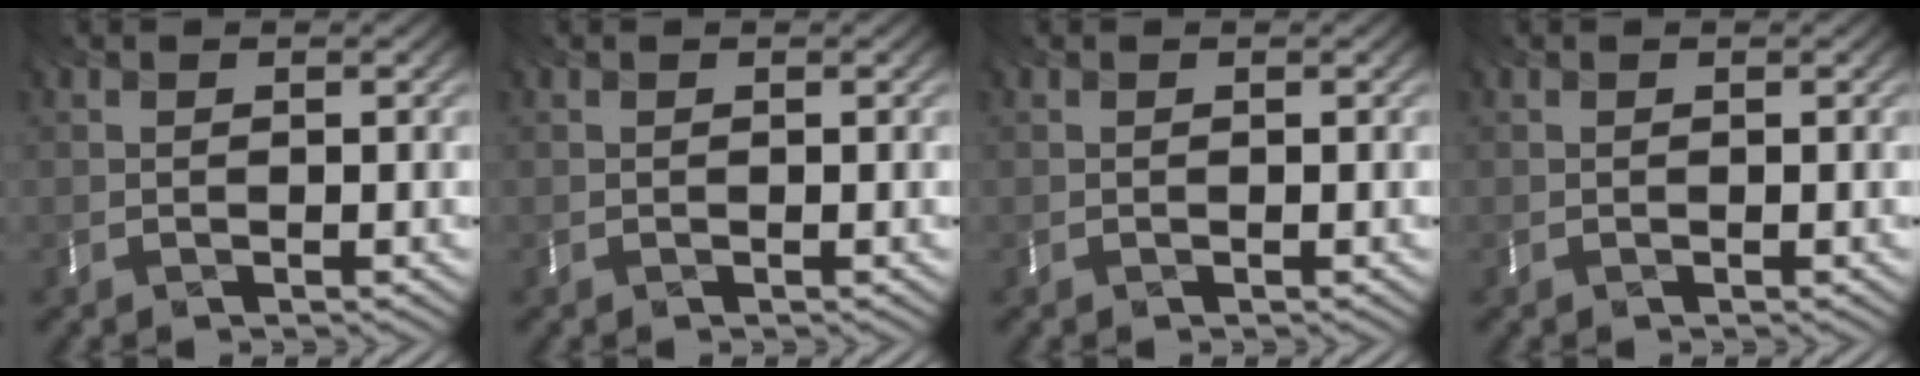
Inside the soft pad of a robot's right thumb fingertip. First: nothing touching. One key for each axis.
{"total": 0.0}
{"total": 0.0}
{"total": 0.0}